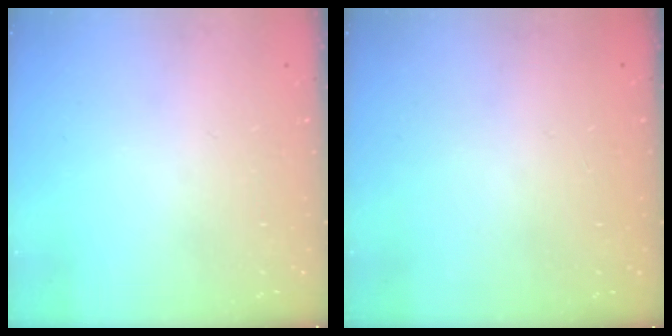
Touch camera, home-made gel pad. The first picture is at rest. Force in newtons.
{"total": 0.0}